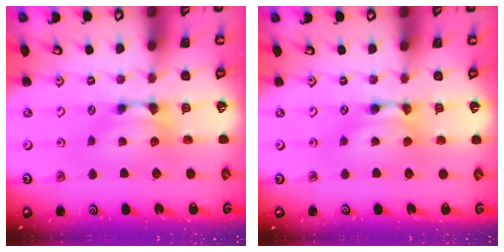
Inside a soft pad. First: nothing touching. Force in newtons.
{"total": 1.6, "press": 1.6, "slide": 0.2}